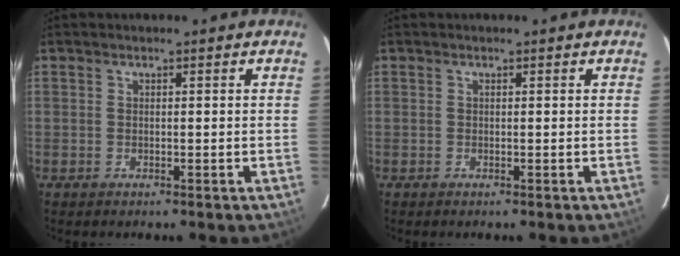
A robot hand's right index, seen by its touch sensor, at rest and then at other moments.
{"total": 0.0}